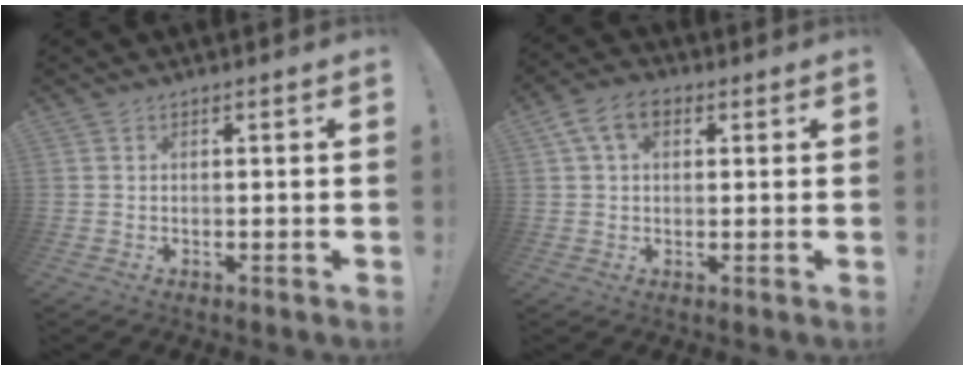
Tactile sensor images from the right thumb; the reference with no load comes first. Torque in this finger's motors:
{"motor_torque": [0.61, 0.65, 0.55, 0.12, 0.00]}